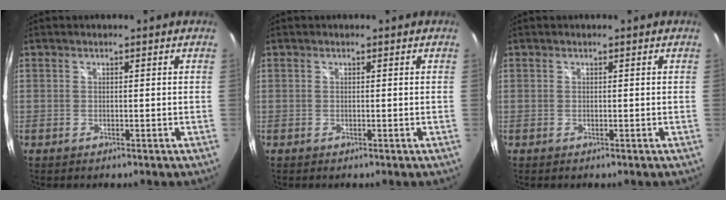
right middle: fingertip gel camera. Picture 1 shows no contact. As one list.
[{"total": 0.0}, {"total": 0.0}]